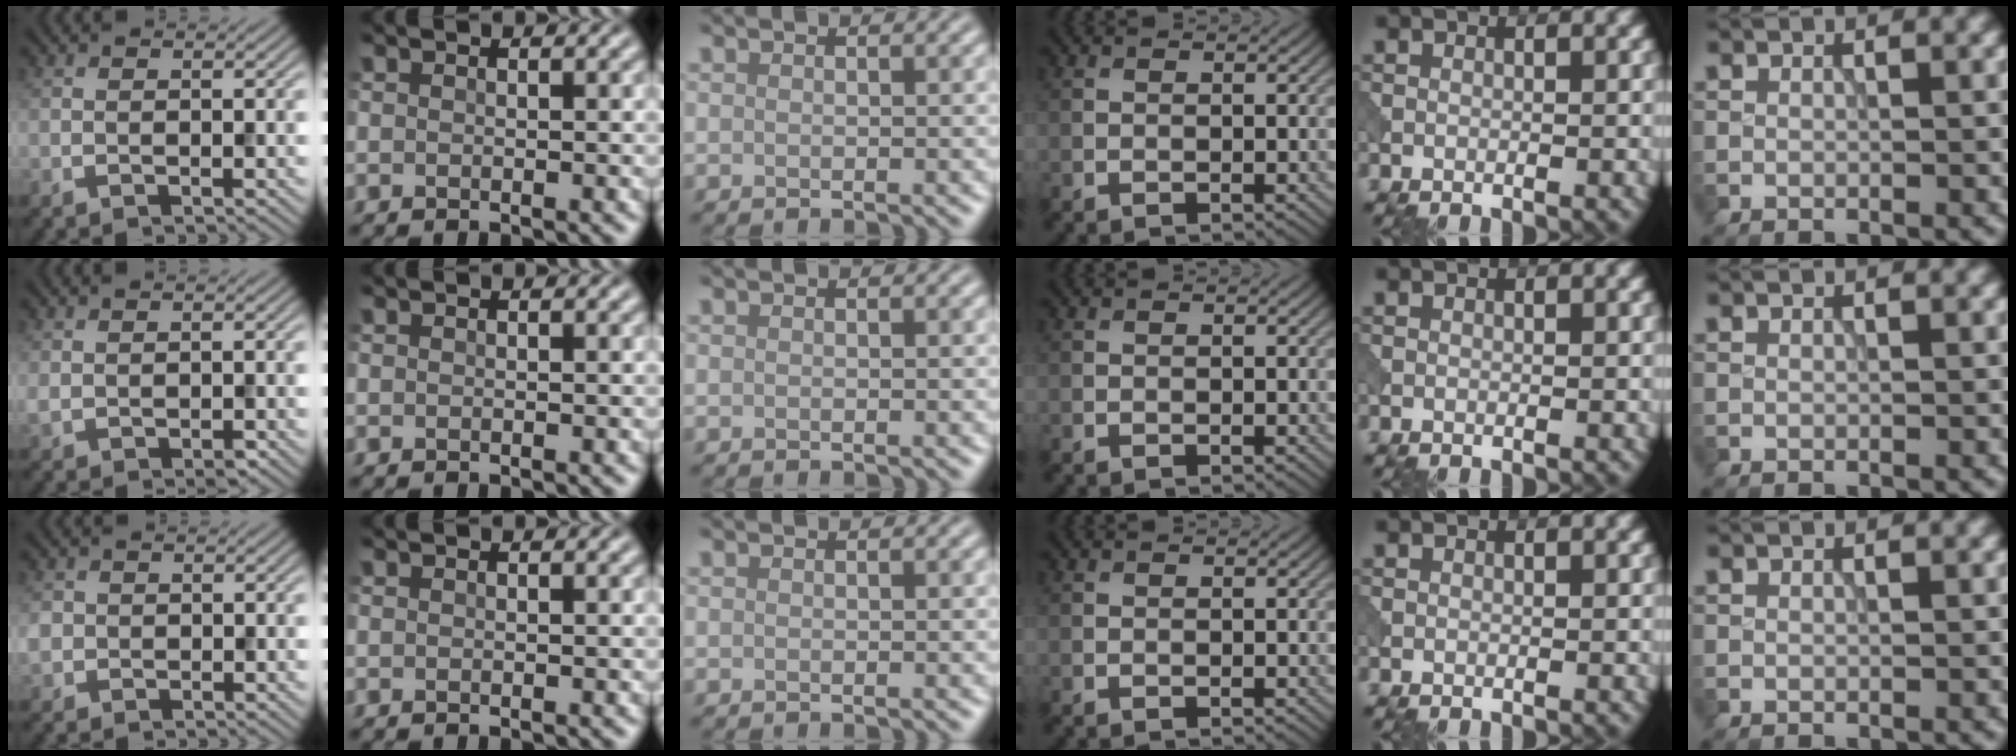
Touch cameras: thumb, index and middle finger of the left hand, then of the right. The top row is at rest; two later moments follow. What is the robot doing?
{"motion": "open", "object": "sandwich press"}